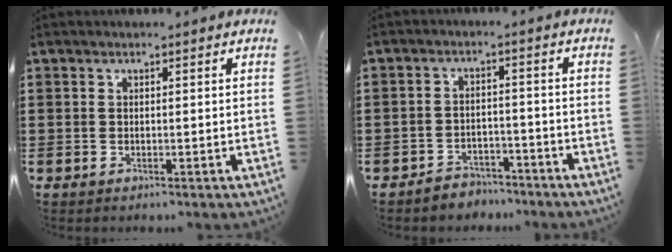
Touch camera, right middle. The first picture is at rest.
{"total": 3.5, "force": [-3.5, 0.6, -0.2], "torque": [-0.006, 0.000, -0.073]}